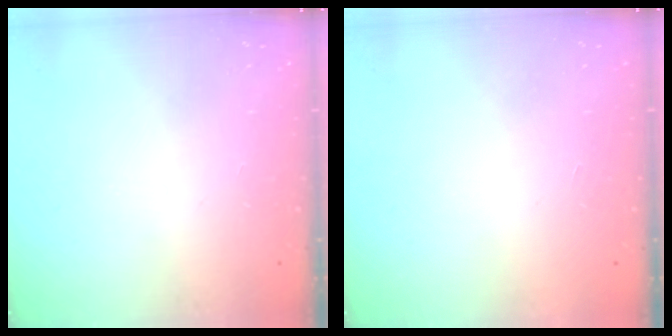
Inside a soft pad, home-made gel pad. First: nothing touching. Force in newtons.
{"total": 1.7, "press": 1.7, "slide": 0.1}